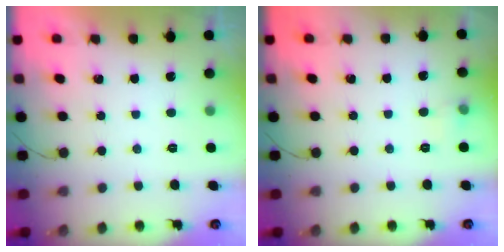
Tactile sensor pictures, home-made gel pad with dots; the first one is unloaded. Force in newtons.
{"total": 4.1, "press": 4.0, "slide": 1.0}